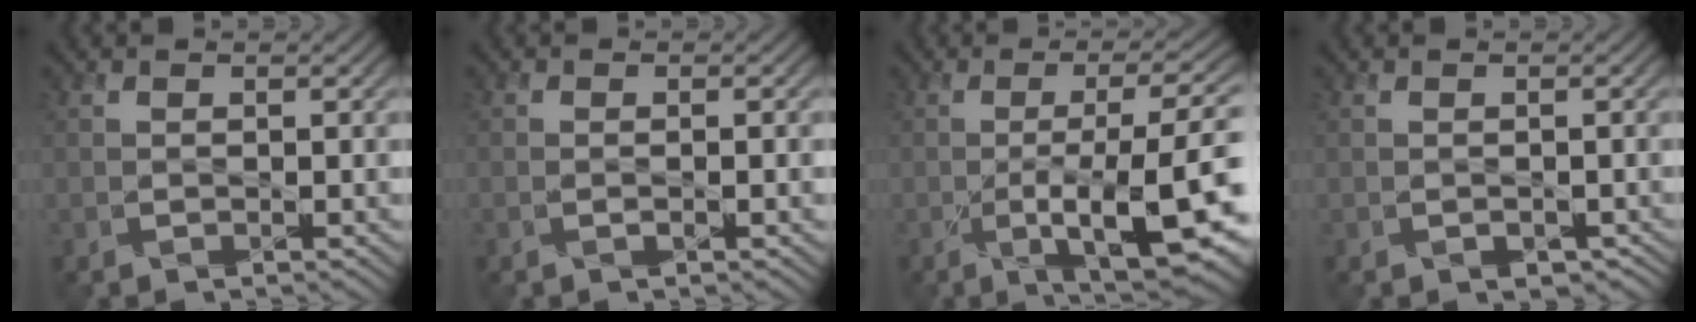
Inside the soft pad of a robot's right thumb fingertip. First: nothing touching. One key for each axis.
{"total": 0.8, "fx": -0.4, "fy": -0.1, "fz": 0.6, "tx": -0.012, "ty": 0.000, "tz": -0.009}
{"total": 12.2, "fx": -2.8, "fy": 2.8, "fz": 11.5, "tx": -0.162, "ty": 0.010, "tz": -0.039}
{"total": 0.9, "fx": -0.4, "fy": 0.6, "fz": 0.5, "tx": -0.011, "ty": -0.007, "tz": -0.003}